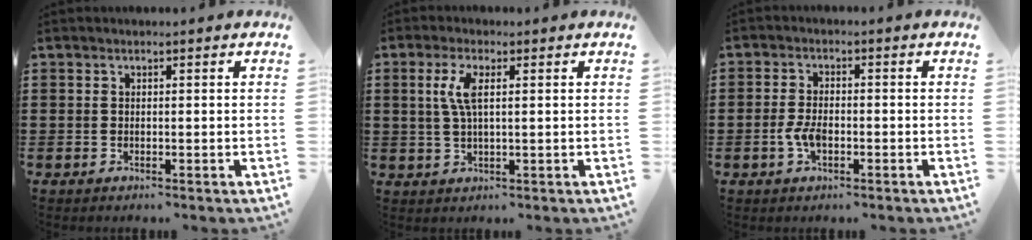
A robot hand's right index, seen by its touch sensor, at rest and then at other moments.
{"total": 4.4, "force": [1.1, 1.2, 4.1], "torque": [-0.092, 0.004, 0.014]}
{"total": 3.4, "force": [-1.1, 1.6, 2.8], "torque": [-0.074, -0.009, -0.024]}